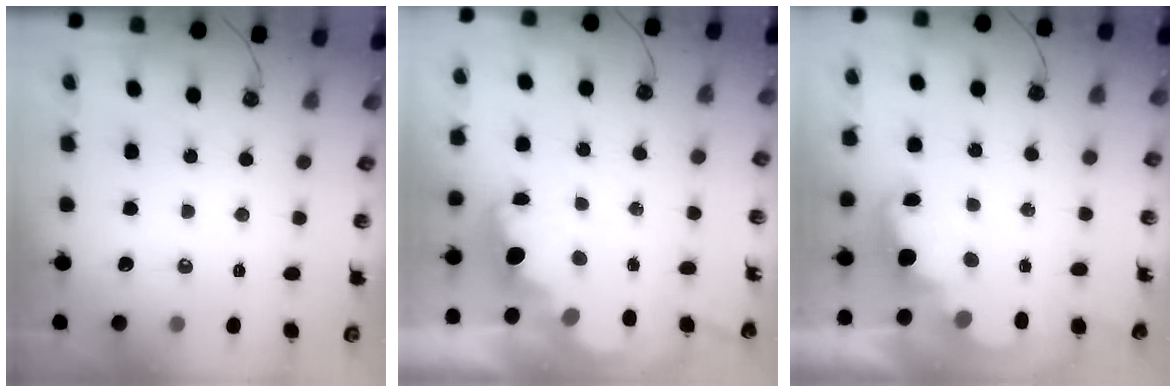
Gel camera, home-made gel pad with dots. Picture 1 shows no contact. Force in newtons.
{"total": 3.5, "press": 3.4, "slide": 0.7}
{"total": 2.4, "press": 2.4, "slide": 0.6}